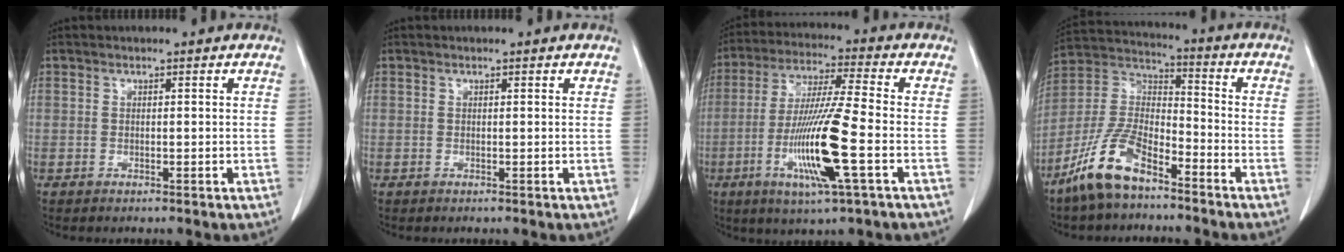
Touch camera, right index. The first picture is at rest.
{"total": 0.0}
{"total": 14.1, "force": [-4.1, 0.0, 13.5], "torque": [-0.268, -0.018, -0.078]}
{"total": 12.0, "force": [-8.5, 4.1, 7.5], "torque": [-0.171, 0.004, -0.167]}